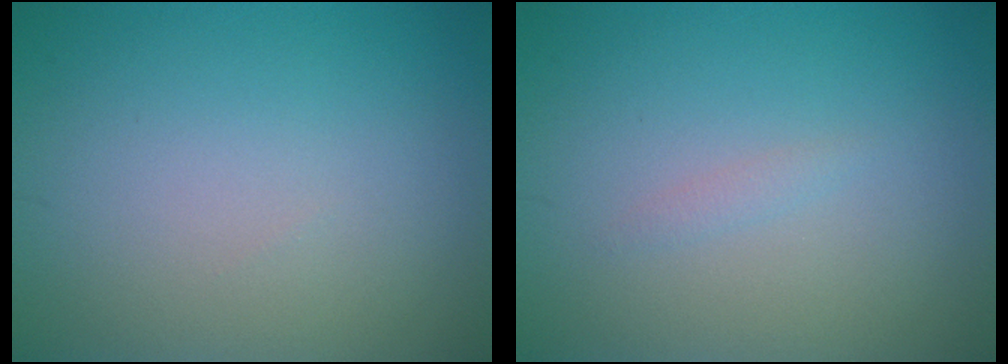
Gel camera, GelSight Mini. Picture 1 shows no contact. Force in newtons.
{"total": 0.6, "press": 0.6, "slide": 0.0}